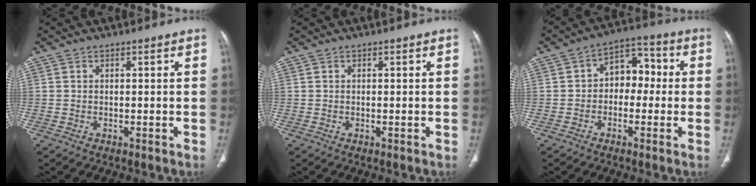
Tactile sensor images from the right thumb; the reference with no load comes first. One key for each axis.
{"total": 0.0}
{"total": 8.3, "fx": -0.2, "fy": 5.9, "fz": 5.8, "tx": -0.049, "ty": 0.036, "tz": -0.018}